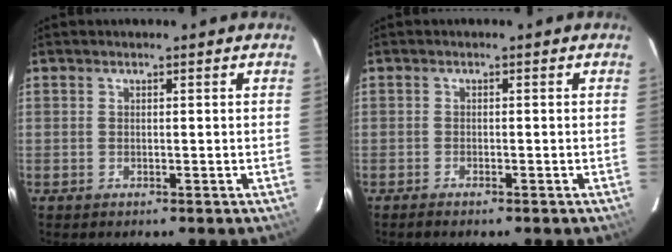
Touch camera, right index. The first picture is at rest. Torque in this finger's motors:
{"motor_torque": [0.02, 0.00, 0.01, 0.01]}